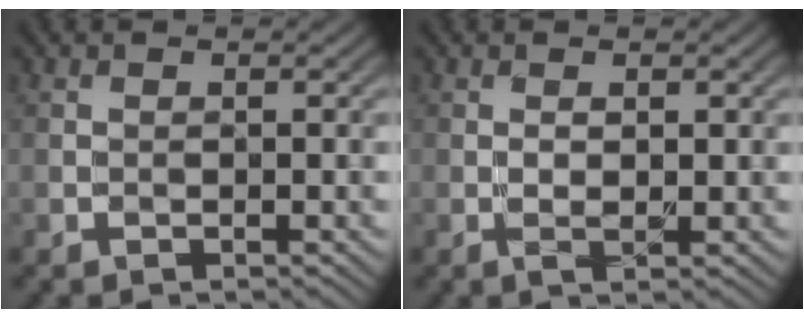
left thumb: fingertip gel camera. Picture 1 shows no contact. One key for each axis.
{"total": 0.9, "fx": 0.4, "fy": -0.2, "fz": 0.8, "tx": -0.020, "ty": -0.002, "tz": 0.009}